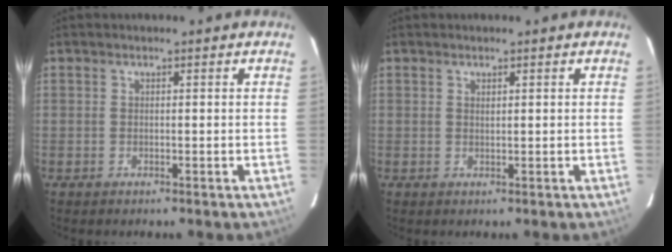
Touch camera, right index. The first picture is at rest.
{"total": 0.7, "force": [0.4, 0.2, 0.5], "torque": [-0.009, 0.002, 0.009]}